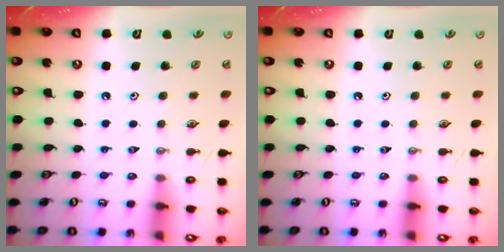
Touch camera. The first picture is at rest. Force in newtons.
{"total": 0.0}